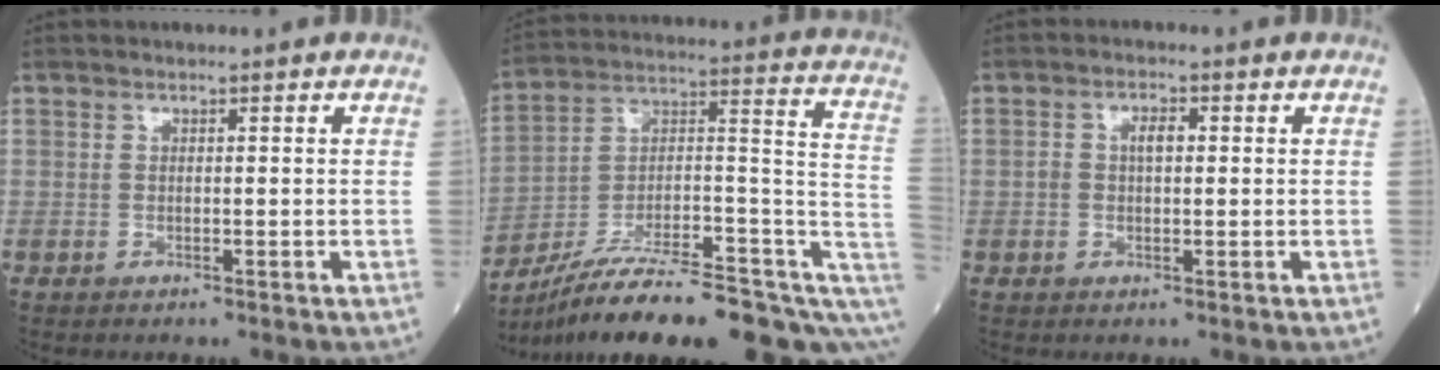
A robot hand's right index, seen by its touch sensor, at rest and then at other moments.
{"total": 25.2, "force": [-16.0, 5.8, 18.5], "torque": [-0.221, 0.044, -0.249]}
{"total": 2.5, "force": [0.3, 1.2, 2.2], "torque": [-0.045, 0.012, 0.005]}